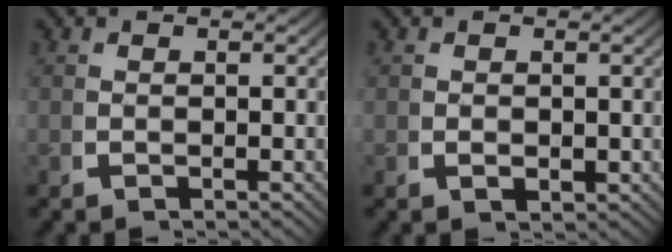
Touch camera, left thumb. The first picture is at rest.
{"total": 1.3, "force": [0.2, 1.1, 0.7], "torque": [-0.014, -0.009, 0.009]}